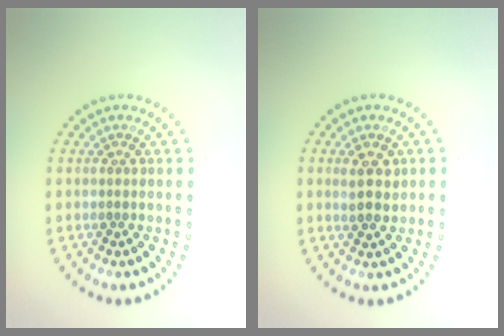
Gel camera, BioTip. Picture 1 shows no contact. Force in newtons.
{"total": 2.3, "press": 2.3, "slide": 0.6}